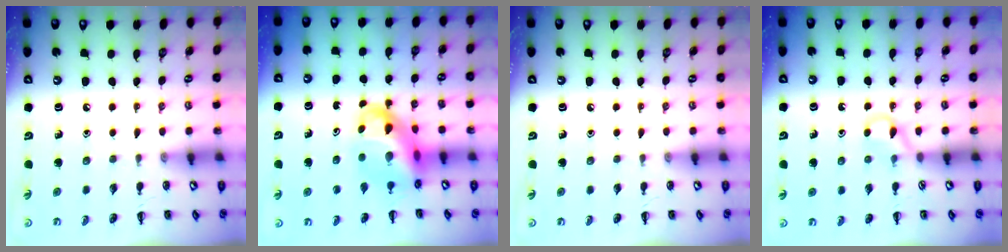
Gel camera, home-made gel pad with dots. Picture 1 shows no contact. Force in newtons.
{"total": 11.9, "press": 11.5, "slide": 3.1}
{"total": 0.0}
{"total": 3.0, "press": 2.9, "slide": 1.0}